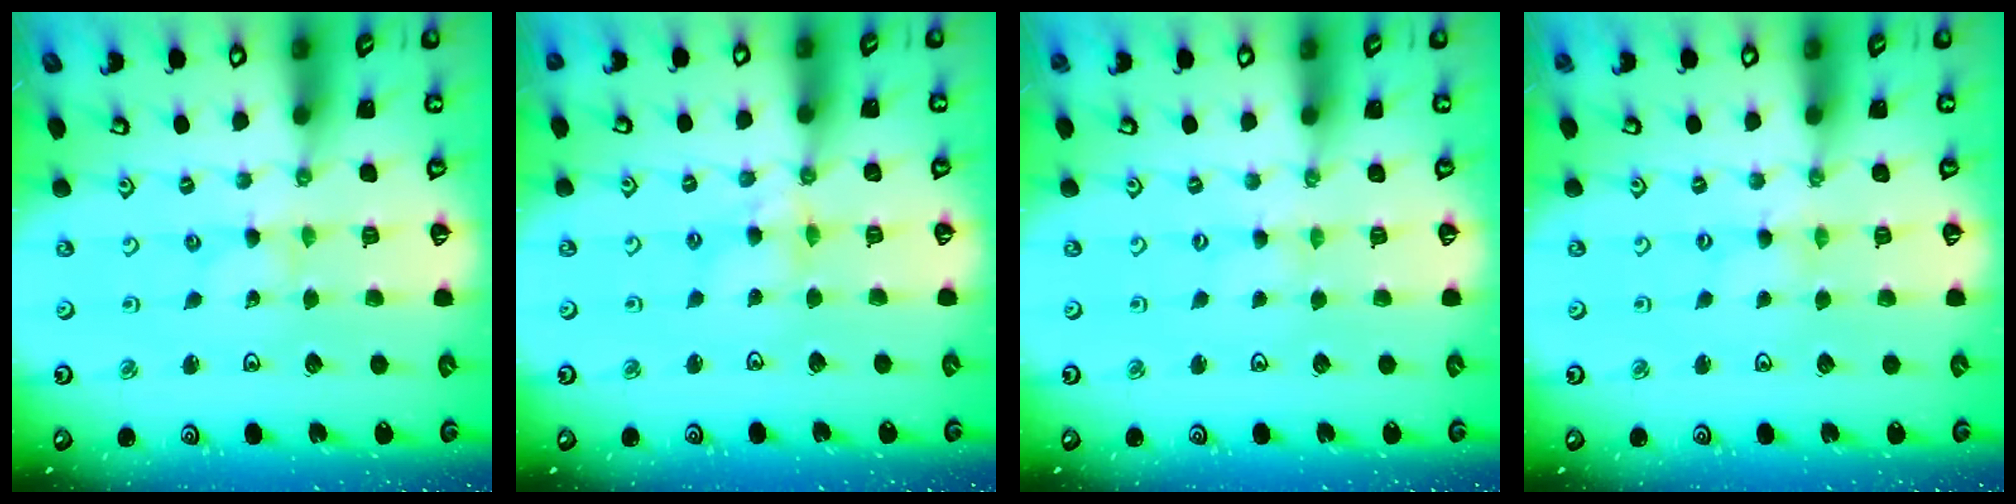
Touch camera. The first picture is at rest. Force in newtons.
{"total": 4.9, "press": 4.9, "slide": 0.5}
{"total": 0.0}
{"total": 0.0}